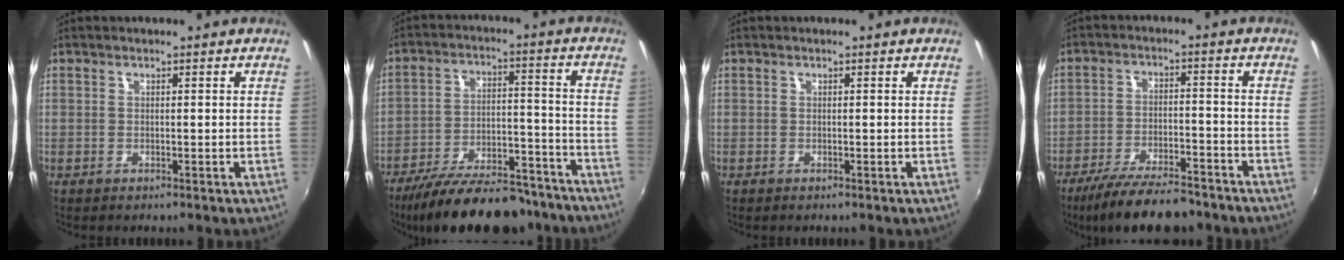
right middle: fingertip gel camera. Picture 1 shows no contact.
{"total": 23.3, "force": [-19.4, 7.3, 10.7], "torque": [-0.193, -0.007, -0.269]}
{"total": 0.0}
{"total": 14.0, "force": [-11.6, 3.7, 6.9], "torque": [-0.143, -0.016, -0.183]}